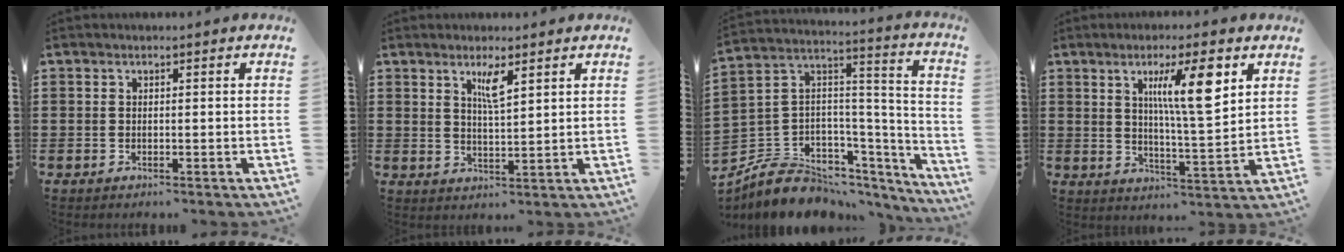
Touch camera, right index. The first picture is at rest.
{"total": 3.6, "force": [2.1, 0.5, 2.8], "torque": [-0.054, 0.000, 0.033]}
{"total": 8.3, "force": [-6.1, 5.3, 2.2], "torque": [-0.061, 0.003, -0.111]}
{"total": 10.2, "force": [4.4, 1.6, 9.0], "torque": [-0.160, -0.003, 0.067]}